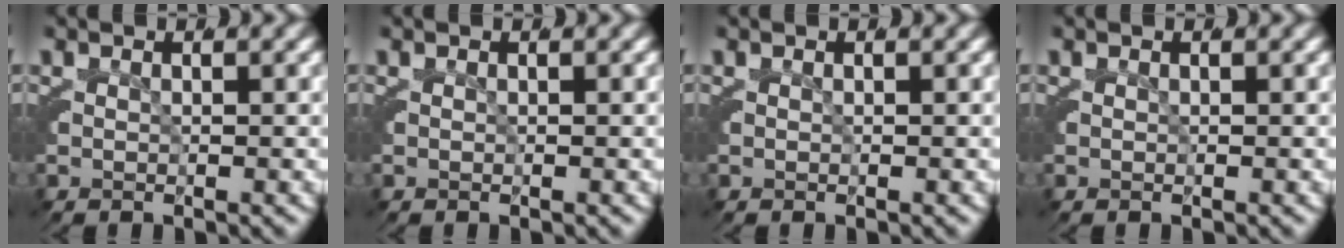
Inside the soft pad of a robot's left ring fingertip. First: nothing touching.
{"total": 0.0}
{"total": 0.0}
{"total": 0.0}